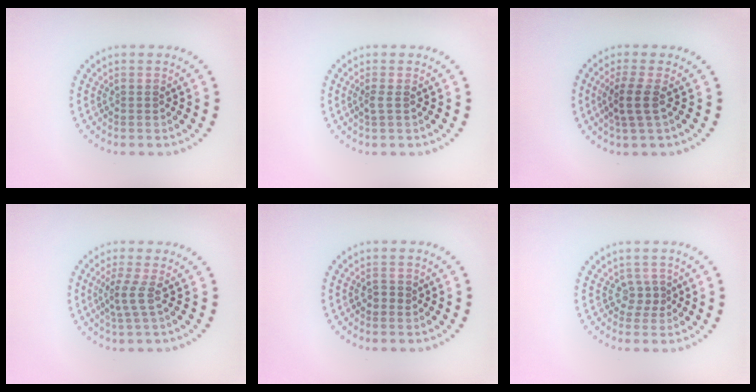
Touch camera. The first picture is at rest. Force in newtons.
{"total": 0.9, "press": 0.7, "slide": 0.6}
{"total": 2.4, "press": 1.9, "slide": 1.4}
{"total": 2.0, "press": 1.4, "slide": 1.5}
{"total": 1.1, "press": 1.0, "slide": 0.2}
{"total": 1.4, "press": 0.9, "slide": 1.1}